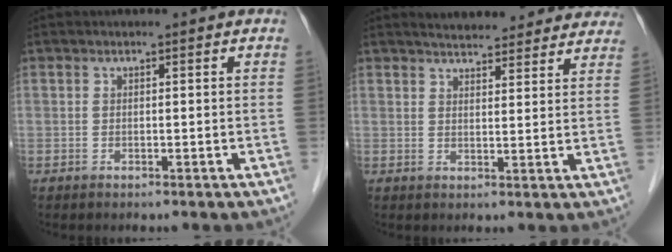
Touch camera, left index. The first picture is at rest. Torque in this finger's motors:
{"motor_torque": [0.24, -0.22, 0.43, 0.06]}